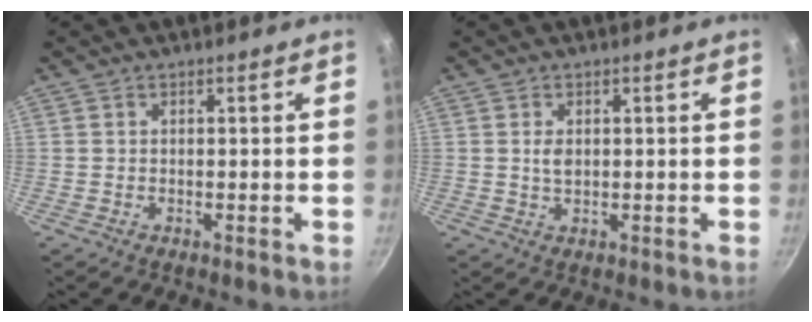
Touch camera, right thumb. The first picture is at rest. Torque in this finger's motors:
{"motor_torque": [0.87, 0.61, 0.50, -0.69, -0.02]}